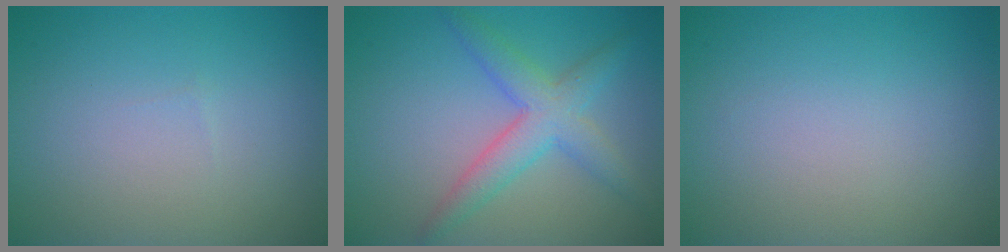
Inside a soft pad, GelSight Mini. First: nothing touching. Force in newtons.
{"total": 4.3, "press": 4.3, "slide": 0.1}
{"total": 0.0}